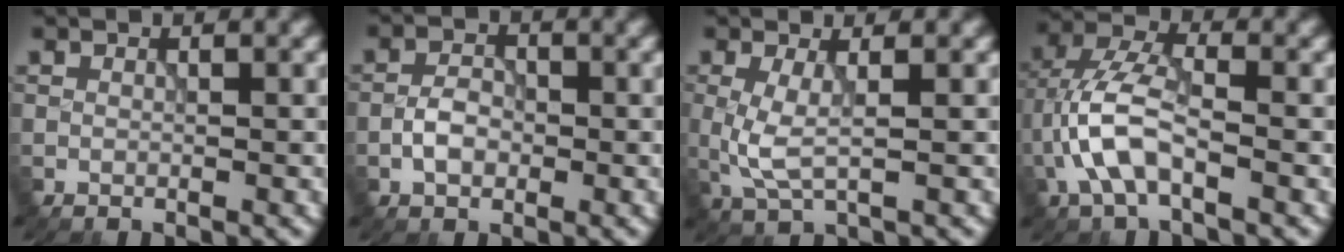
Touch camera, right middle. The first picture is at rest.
{"total": 2.5, "force": [-0.8, 1.6, 1.8], "torque": [-0.032, 0.005, -0.019]}
{"total": 2.9, "force": [0.1, 0.9, 2.8], "torque": [-0.070, -0.007, 0.002]}
{"total": 5.5, "force": [-1.8, 2.3, 4.6], "torque": [-0.101, 0.013, -0.041]}